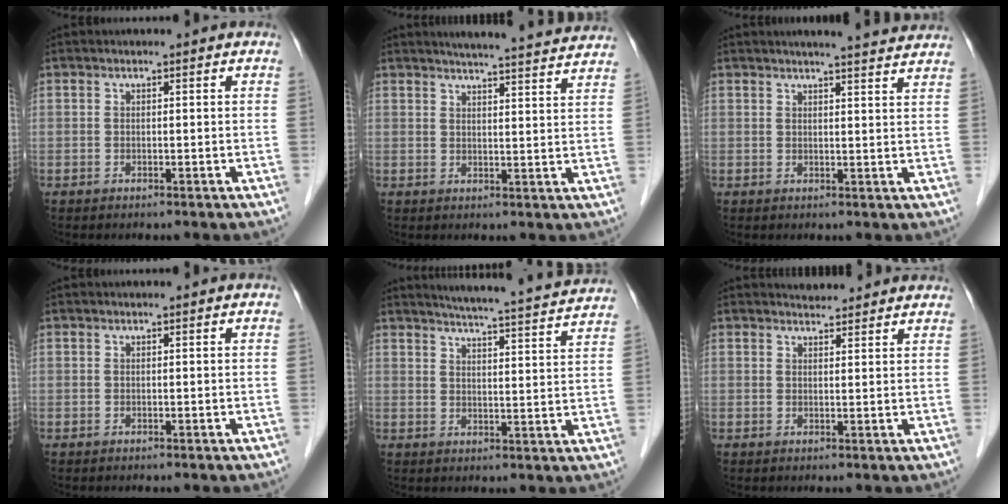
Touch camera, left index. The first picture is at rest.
{"total": 15.7, "force": [14.7, 0.7, 5.5], "torque": [-0.073, -0.007, 0.179]}
{"total": 9.5, "force": [8.8, 0.4, 3.8], "torque": [-0.046, 0.003, 0.096]}
{"total": 0.0}
{"total": 17.3, "force": [16.3, 0.2, 6.0], "torque": [-0.093, -0.023, 0.202]}
{"total": 4.5, "force": [4.3, 1.1, 0.6], "torque": [-0.002, 0.013, 0.053]}